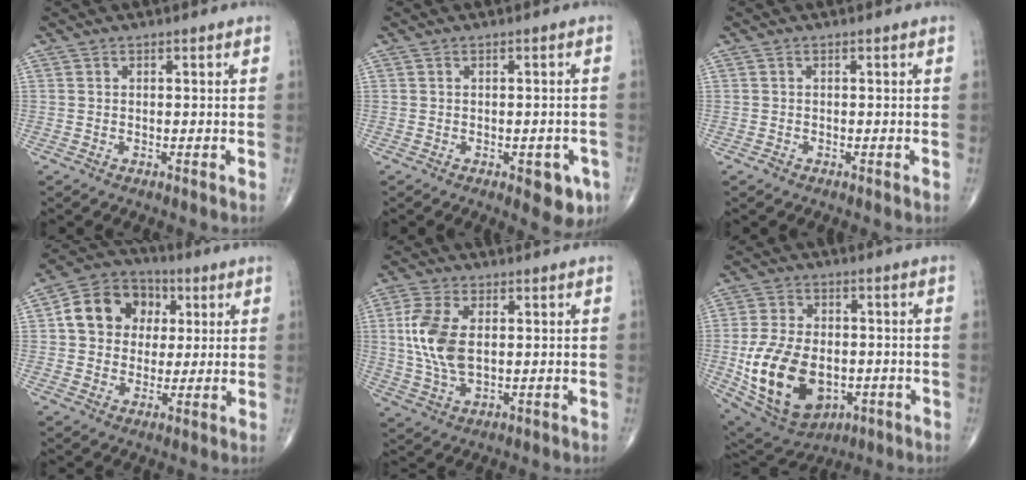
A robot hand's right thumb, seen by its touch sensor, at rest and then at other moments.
{"total": 5.6, "force": [-2.4, 2.7, 4.3], "torque": [-0.026, 0.004, -0.023]}
{"total": 0.6, "force": [-0.4, 0.4, 0.2], "torque": [0.000, 0.000, -0.009]}
{"total": 13.0, "force": [2.6, 11.0, 6.6], "torque": [-0.079, 0.011, 0.035]}
{"total": 10.7, "force": [1.3, 5.9, 8.8], "torque": [-0.192, -0.004, 0.028]}
{"total": 19.5, "force": [-4.1, 12.8, 14.2], "torque": [-0.251, 0.002, -0.045]}